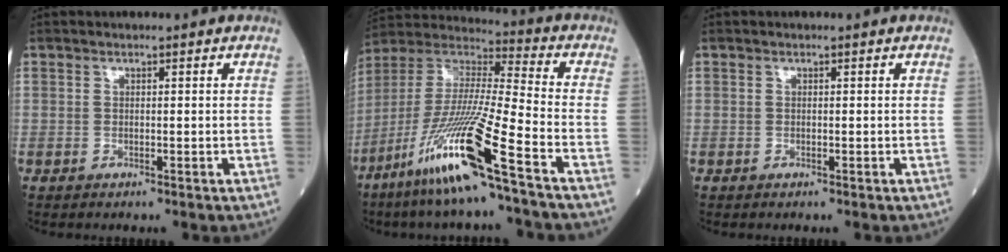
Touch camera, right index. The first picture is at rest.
{"total": 18.5, "force": [-10.3, -1.0, 15.3], "torque": [-0.342, -0.046, -0.204]}
{"total": 0.0}